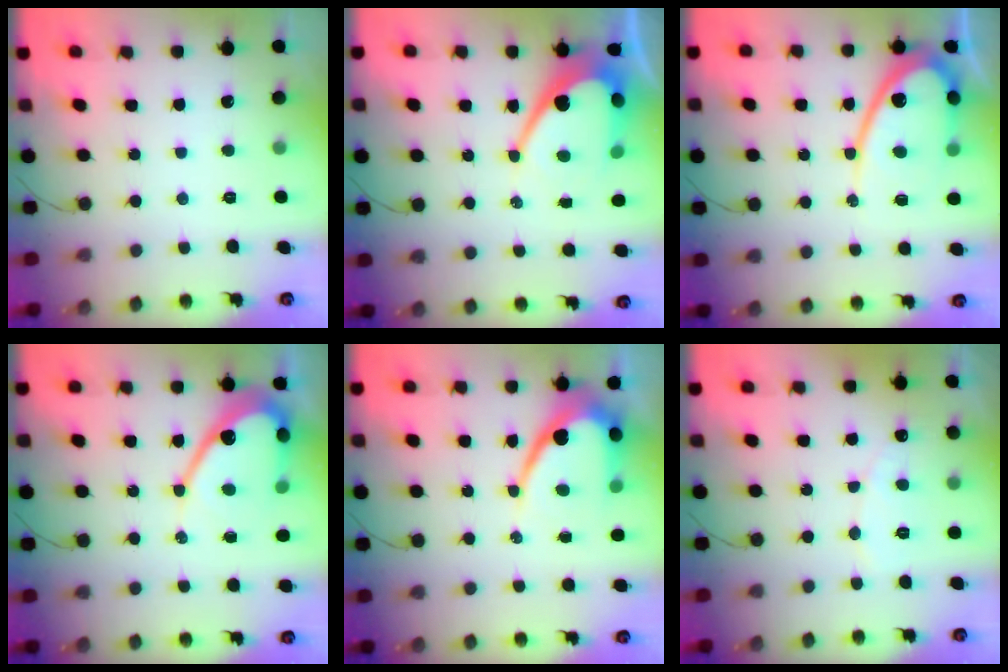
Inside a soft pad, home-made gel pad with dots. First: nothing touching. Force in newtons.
{"total": 13.7, "press": 13.6, "slide": 1.2}
{"total": 13.9, "press": 13.8, "slide": 1.5}
{"total": 12.7, "press": 12.7, "slide": 0.9}
{"total": 10.8, "press": 10.8, "slide": 1.0}
{"total": 5.2, "press": 5.2, "slide": 0.2}